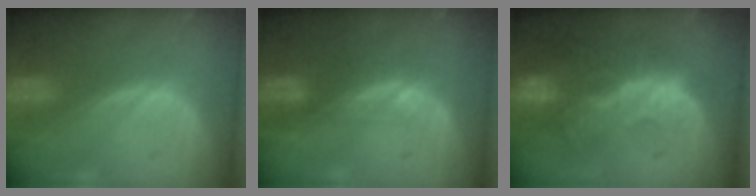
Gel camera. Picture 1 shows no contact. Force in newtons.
{"total": 2.8, "press": 2.1, "slide": 1.7}
{"total": 11.1, "press": 9.6, "slide": 5.6}